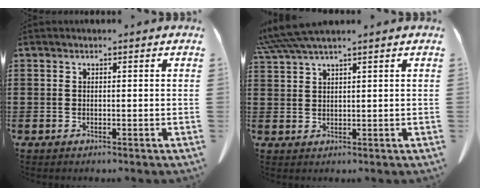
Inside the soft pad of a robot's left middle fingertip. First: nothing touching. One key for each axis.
{"total": 3.7, "fx": 3.2, "fy": -0.1, "fz": 1.9, "tx": -0.046, "ty": -0.006, "tz": 0.060}